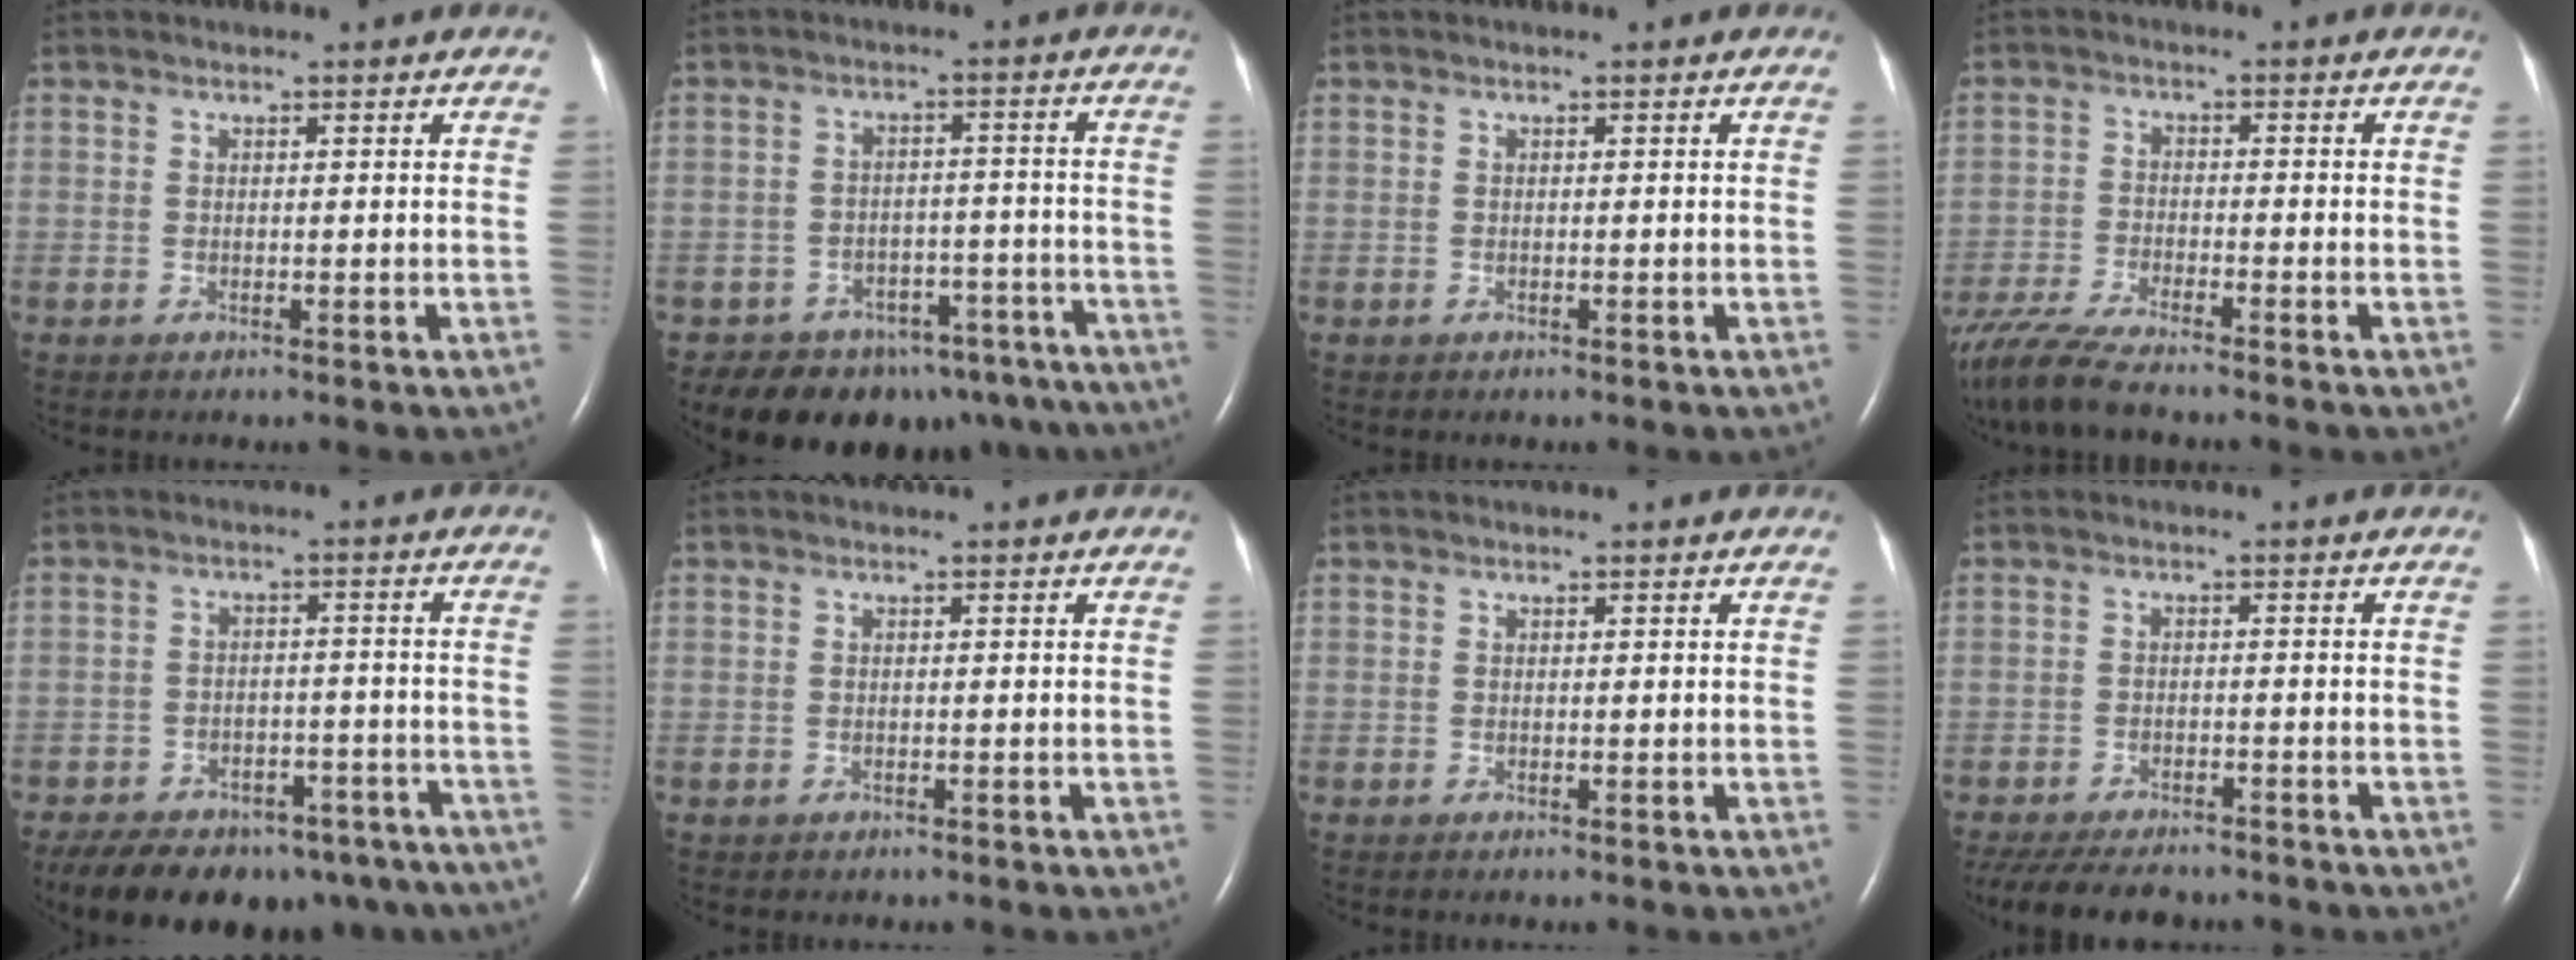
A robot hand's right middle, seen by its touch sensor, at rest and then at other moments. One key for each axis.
{"total": 15.5, "fx": -12.5, "fy": 8.2, "fz": 4.2, "tx": -0.043, "ty": 0.036, "tz": -0.145}
{"total": 0.0}
{"total": 9.1, "fx": -7.9, "fy": 0.4, "fz": 4.6, "tx": -0.094, "ty": -0.026, "tz": -0.143}
{"total": 20.8, "fx": -15.7, "fy": 10.1, "fz": 9.0, "tx": -0.156, "ty": -0.002, "tz": -0.198}
{"total": 0.0}
{"total": 0.0}
{"total": 12.2, "fx": -10.4, "fy": 3.9, "fz": 5.0, "tx": -0.105, "ty": -0.012, "tz": -0.147}